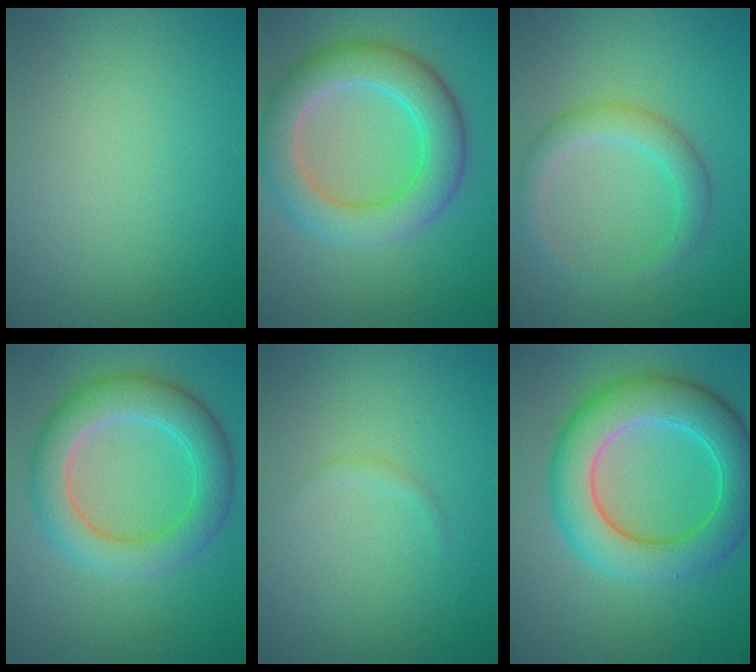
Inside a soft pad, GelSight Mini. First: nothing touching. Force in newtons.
{"total": 6.6, "press": 6.6, "slide": 0.5}
{"total": 2.8, "press": 2.8, "slide": 0.2}
{"total": 5.9, "press": 5.9, "slide": 0.4}
{"total": 0.5, "press": 0.5, "slide": 0.0}
{"total": 8.1, "press": 8.1, "slide": 0.3}